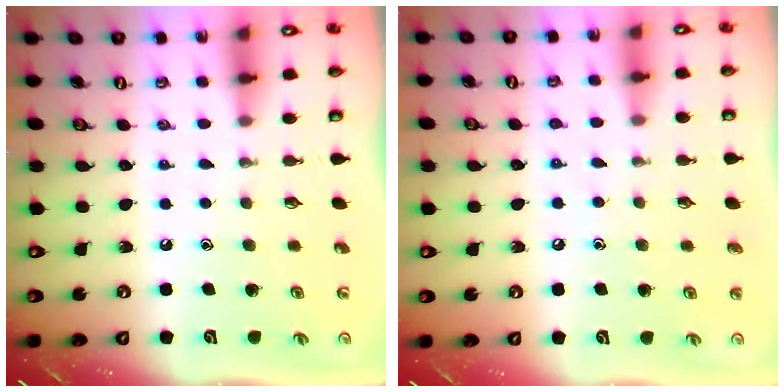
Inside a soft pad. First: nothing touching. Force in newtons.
{"total": 5.2, "press": 5.1, "slide": 0.6}